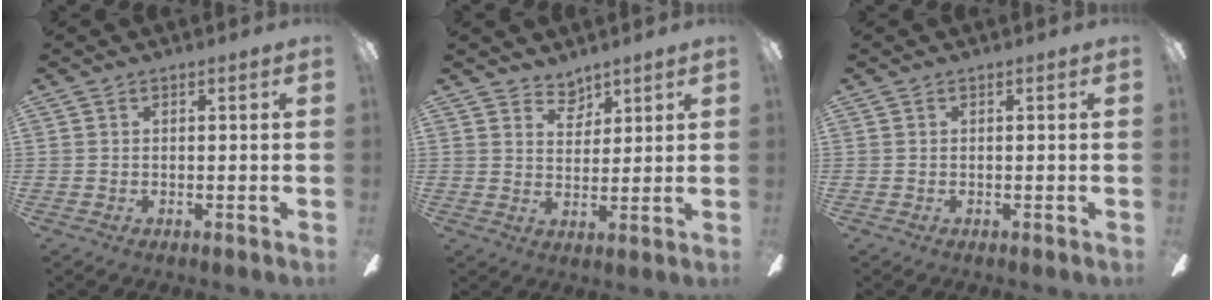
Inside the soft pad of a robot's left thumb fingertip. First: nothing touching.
{"total": 5.2, "force": [4.3, 2.7, 0.8], "torque": [-0.013, -0.020, 0.079]}
{"total": 0.0}